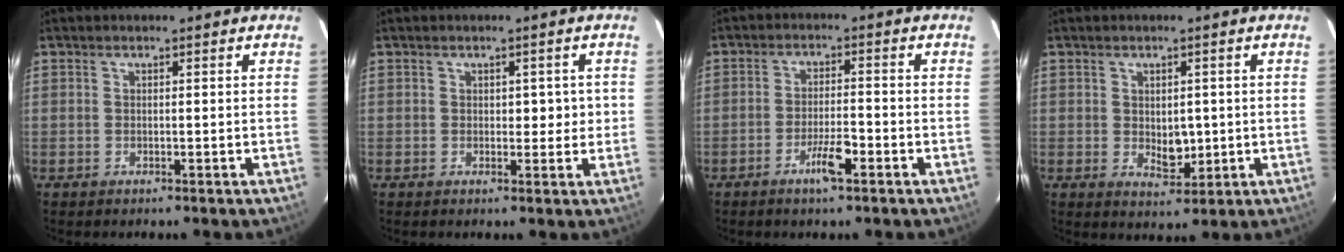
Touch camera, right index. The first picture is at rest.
{"total": 2.9, "force": [0.3, 1.9, 2.2], "torque": [-0.019, 0.009, 0.007]}
{"total": 4.7, "force": [-2.6, 0.6, 3.9], "torque": [-0.072, -0.001, -0.049]}
{"total": 4.0, "force": [-0.1, 2.4, 3.2], "torque": [-0.043, -0.006, 0.008]}